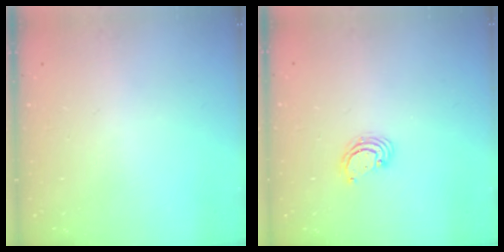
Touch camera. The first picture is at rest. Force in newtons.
{"total": 3.3, "press": 3.3, "slide": 0.4}